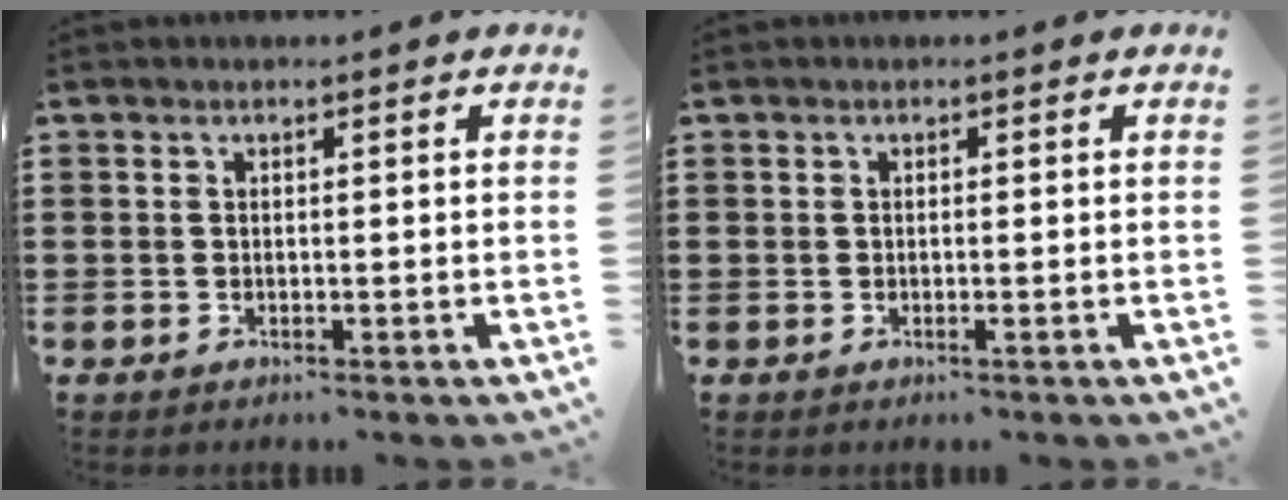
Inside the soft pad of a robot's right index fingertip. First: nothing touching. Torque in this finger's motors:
{"motor_torque": [0.26, 0.22, 0.00, 0.01]}